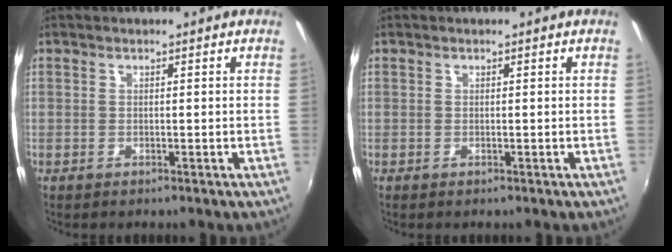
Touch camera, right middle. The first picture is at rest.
{"total": 0.0}